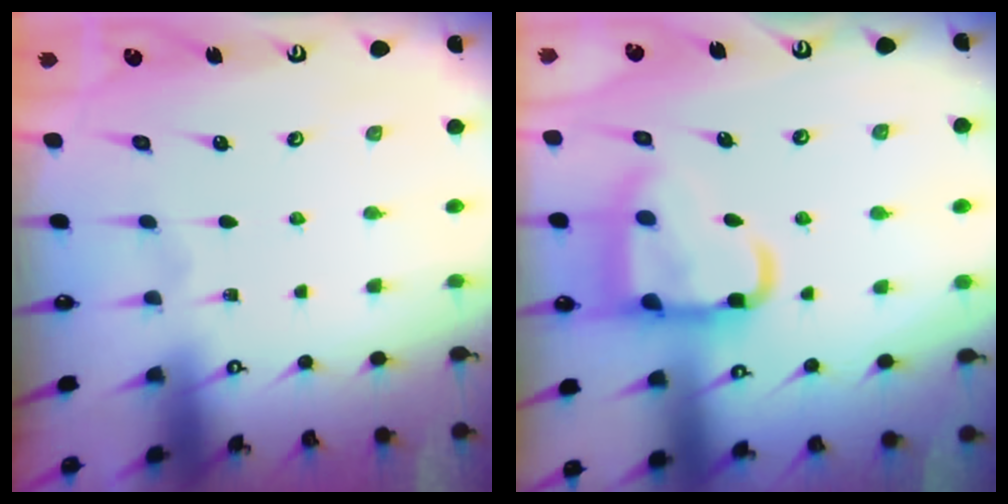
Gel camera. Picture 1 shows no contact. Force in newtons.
{"total": 15.2, "press": 15.1, "slide": 1.6}